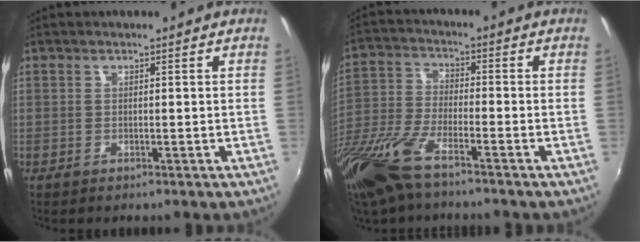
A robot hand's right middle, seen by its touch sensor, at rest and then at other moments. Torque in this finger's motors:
{"motor_torque": [1.08, -1.06, 0.46, 0.21]}